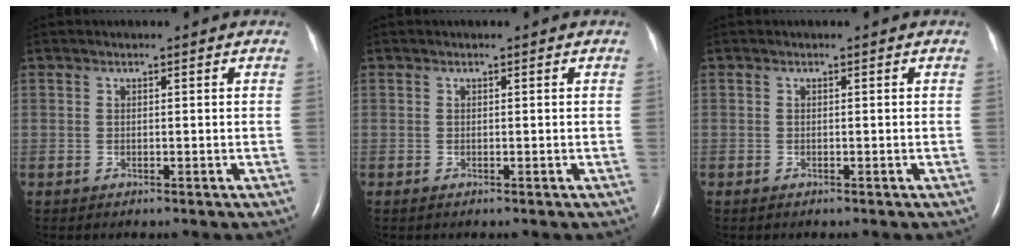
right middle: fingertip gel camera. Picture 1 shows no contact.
{"total": 0.0}
{"total": 0.0}